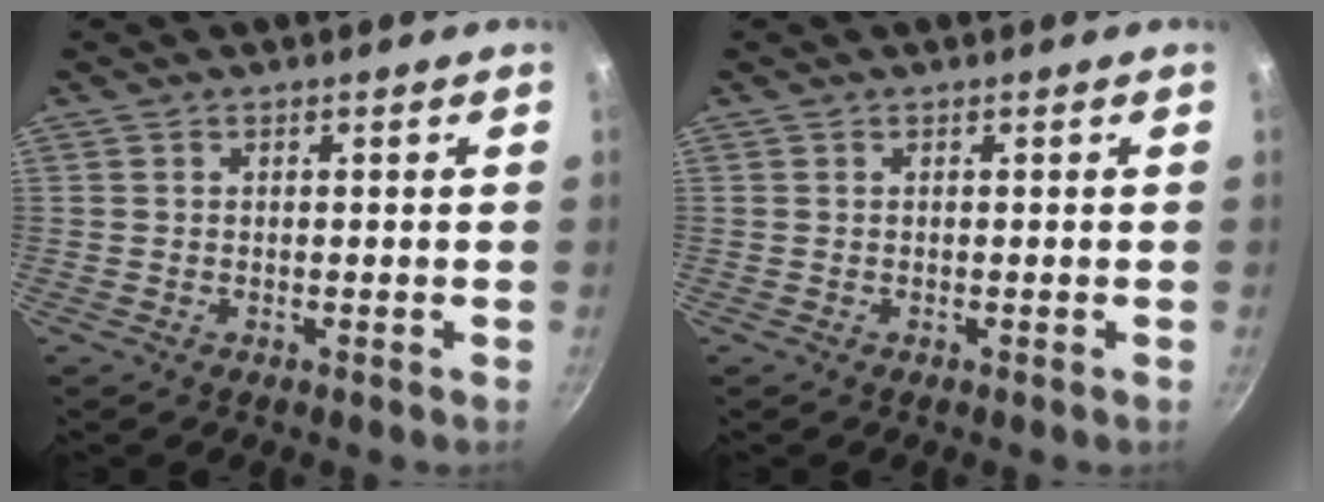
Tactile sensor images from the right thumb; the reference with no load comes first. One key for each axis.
{"total": 0.0}